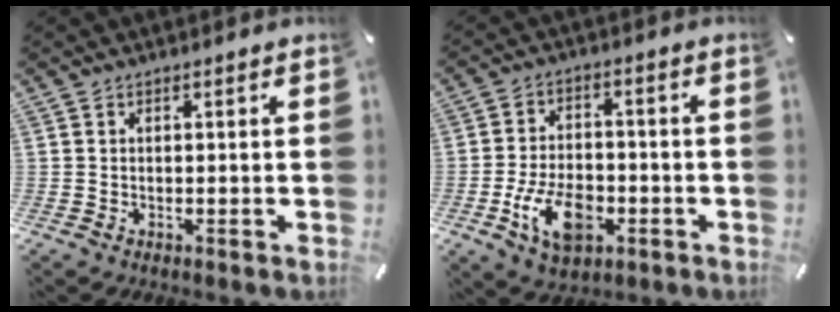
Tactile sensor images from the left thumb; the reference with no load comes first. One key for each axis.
{"total": 11.8, "fx": -4.3, "fy": 7.3, "fz": 8.2, "tx": -0.162, "ty": 0.009, "tz": -0.074}